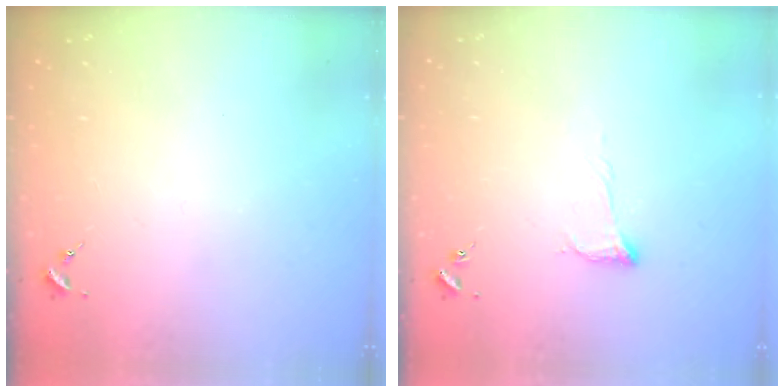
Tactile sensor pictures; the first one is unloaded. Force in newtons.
{"total": 5.6, "press": 5.5, "slide": 0.8}